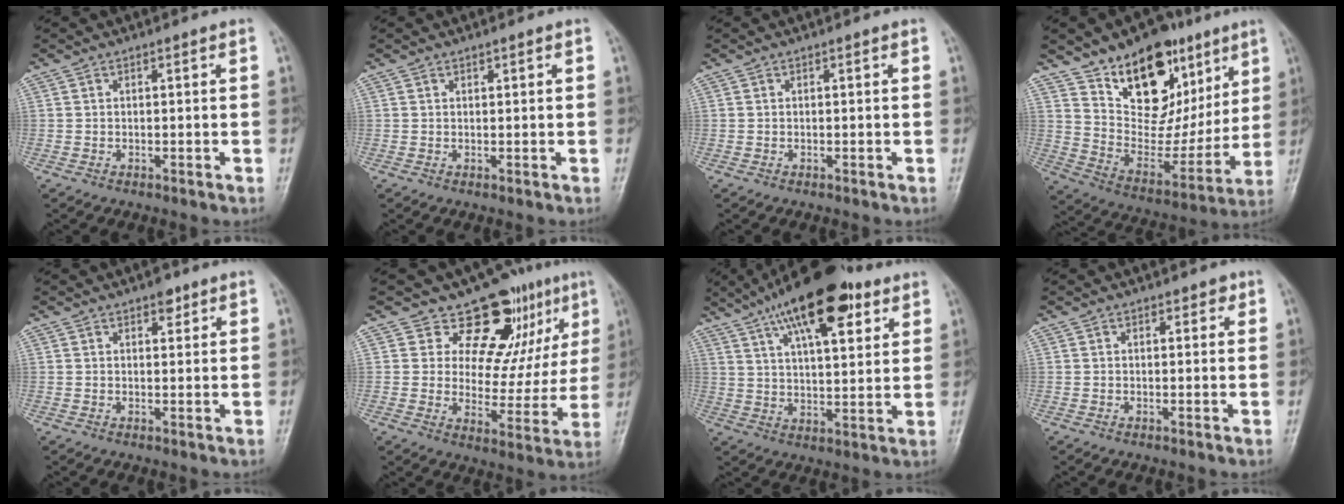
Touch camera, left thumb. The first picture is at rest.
{"total": 0.5, "force": [0.4, 0.2, 0.2], "torque": [-0.005, -0.003, 0.007]}
{"total": 0.0}
{"total": 22.2, "force": [12.7, 13.1, 12.6], "torque": [-0.131, -0.053, 0.218]}
{"total": 2.5, "force": [1.6, 1.3, 1.4], "torque": [-0.009, -0.007, 0.022]}
{"total": 14.7, "force": [9.4, 7.8, 8.1], "torque": [-0.048, -0.055, 0.133]}
{"total": 19.2, "force": [10.8, 7.2, 14.2], "torque": [-0.209, -0.021, 0.175]}
{"total": 1.7, "force": [1.0, 1.1, 0.8], "torque": [0.004, -0.002, 0.008]}